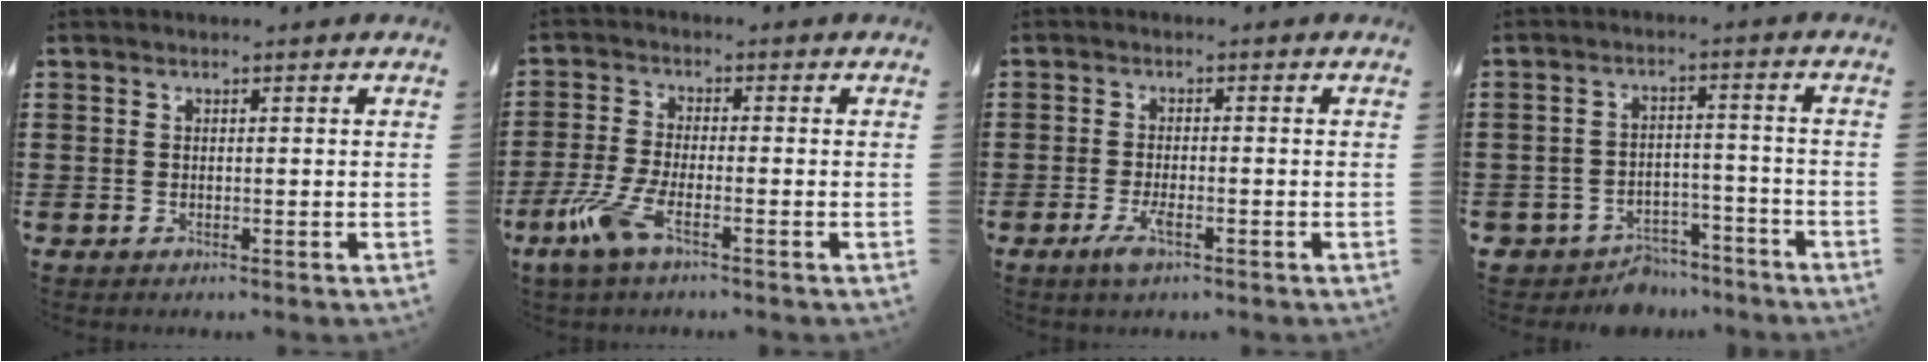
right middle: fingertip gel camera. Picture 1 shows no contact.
{"total": 6.2, "force": [-3.2, 1.7, 5.1], "torque": [-0.131, -0.018, -0.065]}
{"total": 3.4, "force": [-1.6, 0.9, 2.9], "torque": [-0.060, -0.003, -0.033]}
{"total": 5.8, "force": [-5.5, 1.7, 0.5], "torque": [-0.014, 0.016, -0.112]}